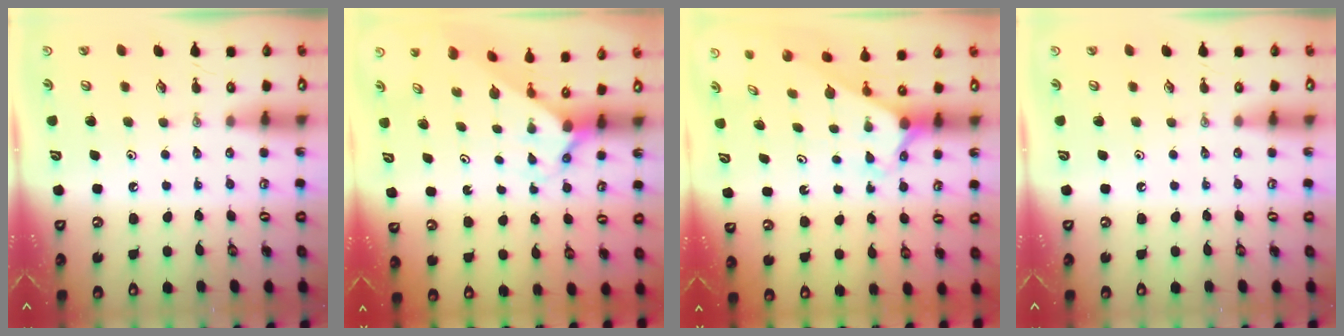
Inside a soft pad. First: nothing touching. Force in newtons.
{"total": 1.8, "press": 1.8, "slide": 0.1}
{"total": 2.3, "press": 2.3, "slide": 0.2}
{"total": 0.0}